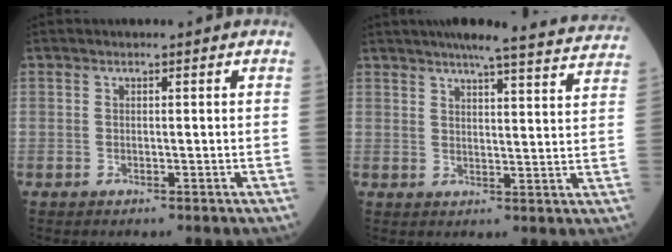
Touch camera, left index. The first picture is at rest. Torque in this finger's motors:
{"motor_torque": [0.22, -0.21, 0.26, 0.06]}